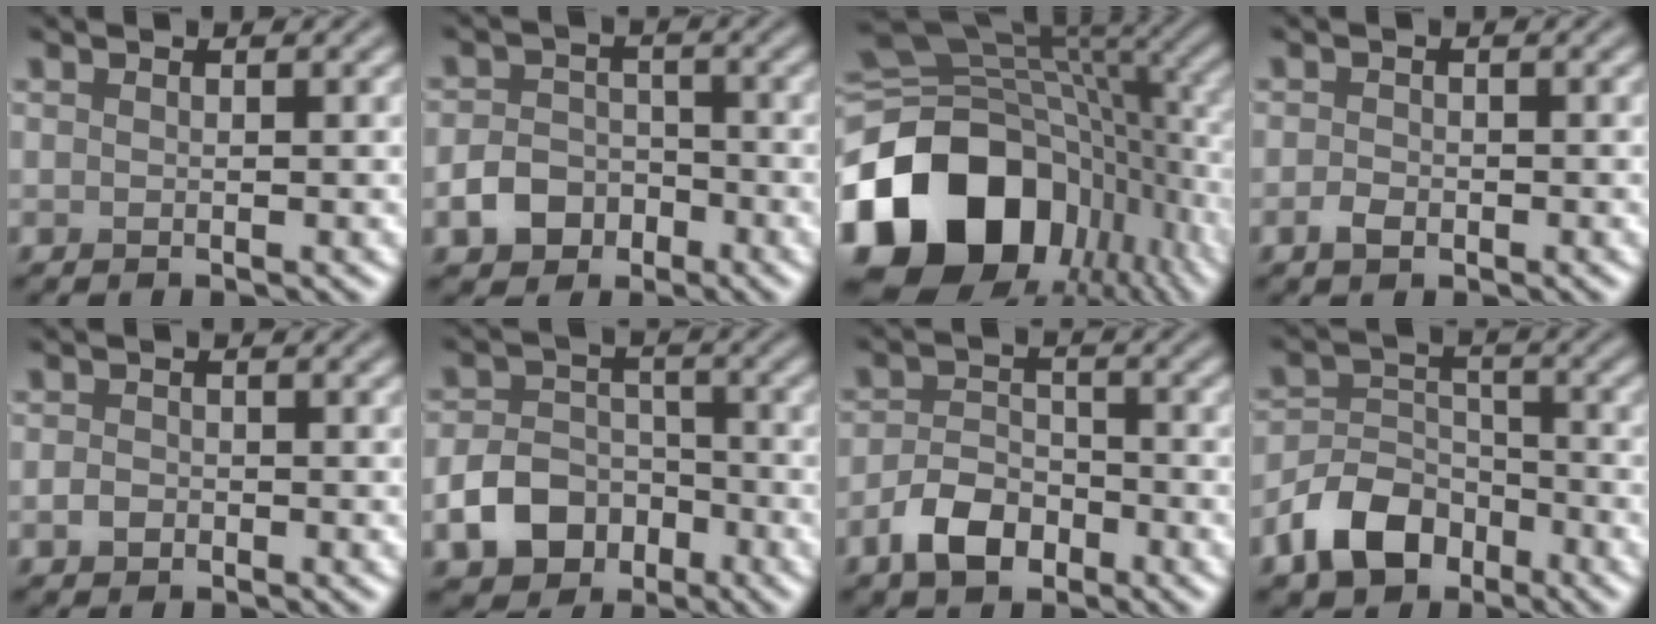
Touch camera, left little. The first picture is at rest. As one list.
[{"total": 3.6, "force": [-1.8, 2.7, 1.5], "torque": [-0.025, 0.000, -0.034]}, {"total": 17.8, "force": [-5.7, 12.7, 11.1], "torque": [-0.231, -0.024, -0.097]}, {"total": 1.4, "force": [-0.7, 0.9, 0.8], "torque": [-0.015, -0.001, -0.015]}, {"total": 1.1, "force": [-0.5, 0.9, 0.5], "torque": [-0.009, -0.001, -0.013]}, {"total": 5.4, "force": [-2.5, 4.0, 2.6], "torque": [-0.045, -0.004, -0.048]}, {"total": 4.1, "force": [-2.4, 2.5, 2.3], "torque": [-0.039, 0.001, -0.051]}, {"total": 6.1, "force": [-3.7, 3.9, 2.8], "torque": [-0.051, -0.002, -0.078]}]